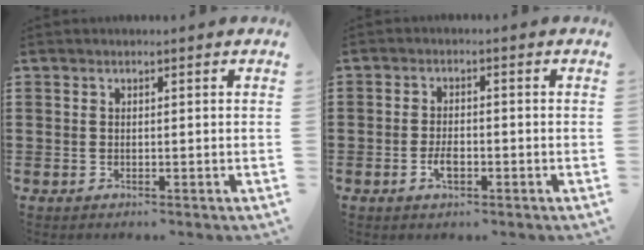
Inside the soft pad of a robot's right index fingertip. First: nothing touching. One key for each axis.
{"total": 3.2, "fx": -1.3, "fy": 1.3, "fz": 2.7, "tx": -0.056, "ty": -0.002, "tz": -0.024}